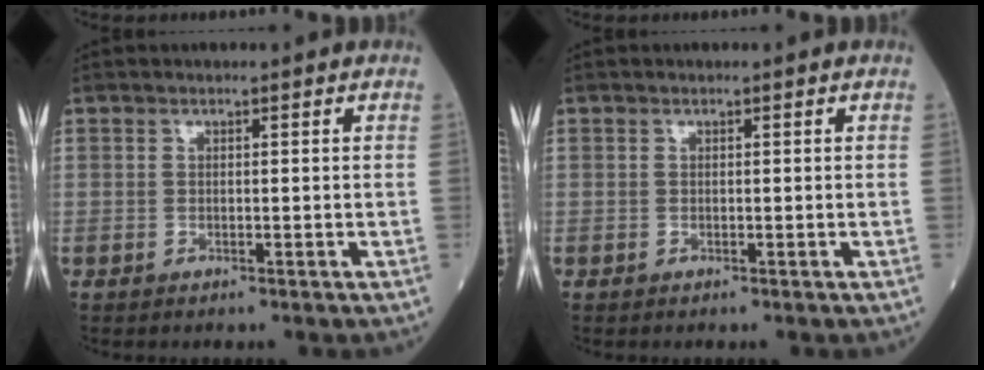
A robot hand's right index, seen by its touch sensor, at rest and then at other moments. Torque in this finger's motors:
{"motor_torque": [0.01, -0.01, 0.00, 0.02]}